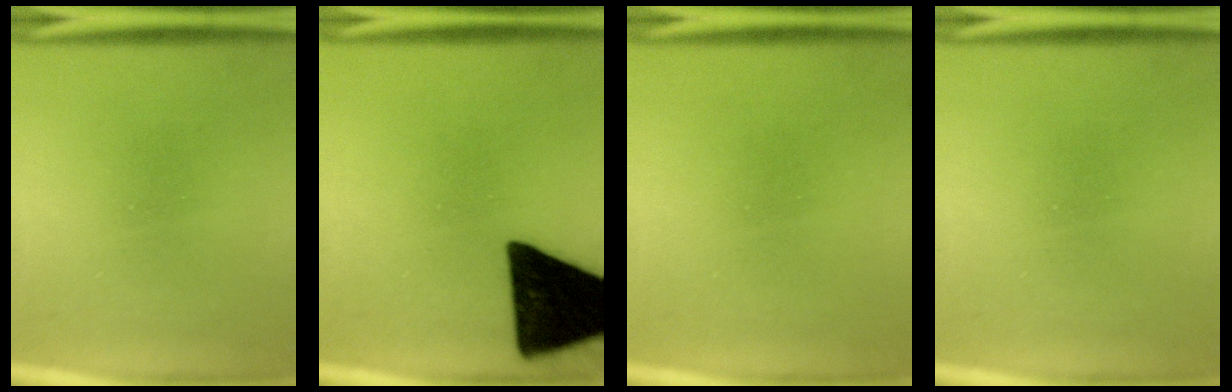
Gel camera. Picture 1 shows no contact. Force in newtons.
{"total": 18.7}
{"total": 0.5}
{"total": 0.0}